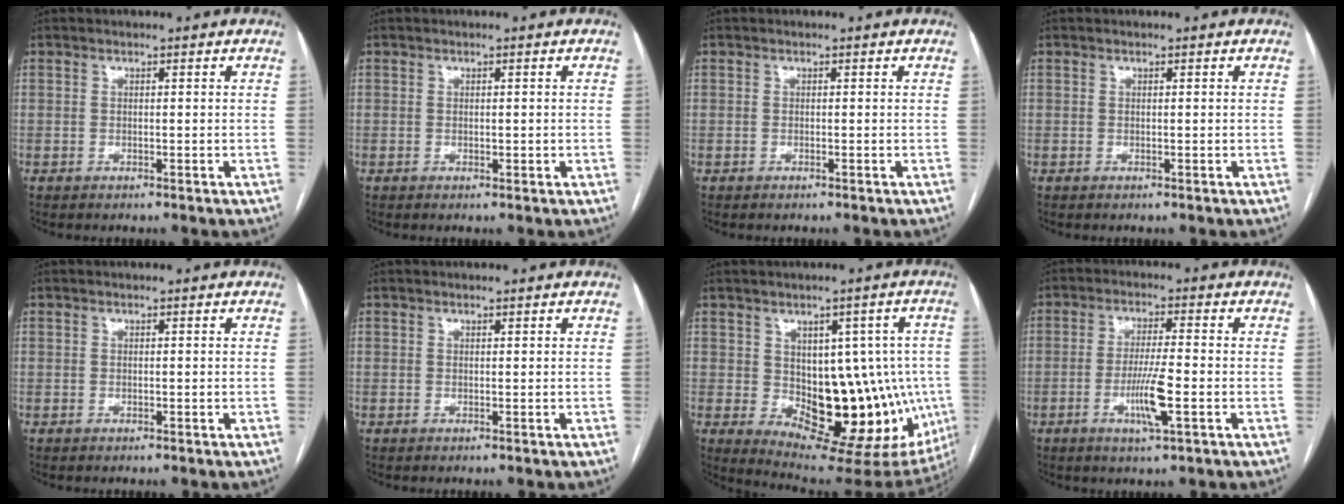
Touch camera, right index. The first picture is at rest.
{"total": 0.8, "force": [0.0, 0.5, 0.6], "torque": [-0.009, -0.002, 0.002]}
{"total": 0.0}
{"total": 0.0}
{"total": 0.0}
{"total": 0.0}
{"total": 18.4, "force": [-2.3, 9.3, 15.7], "torque": [-0.167, 0.017, -0.004]}
{"total": 6.9, "force": [-2.2, 0.2, 6.5], "torque": [-0.122, -0.011, -0.040]}